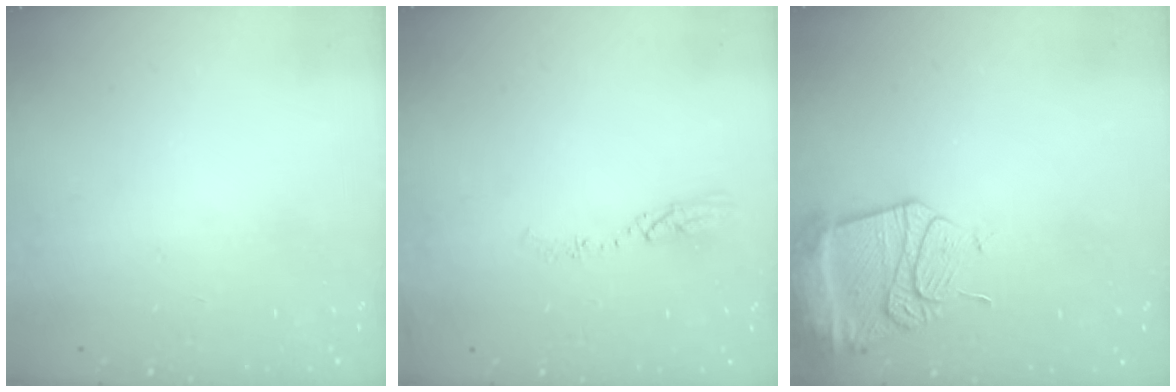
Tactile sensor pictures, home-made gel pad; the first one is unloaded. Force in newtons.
{"total": 5.2, "press": 5.1, "slide": 0.4}
{"total": 14.5, "press": 14.4, "slide": 1.7}